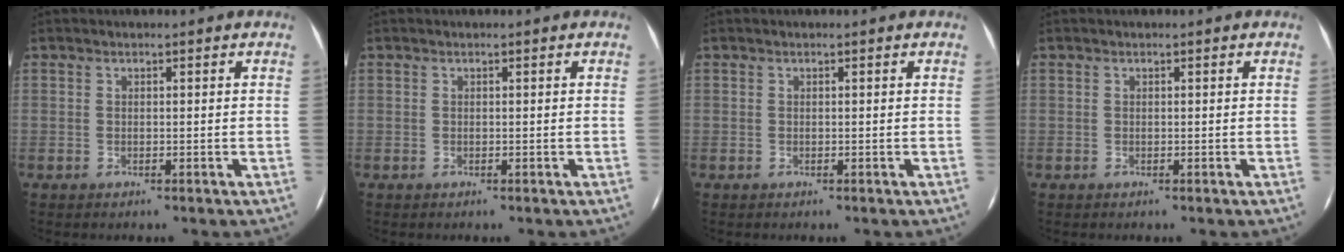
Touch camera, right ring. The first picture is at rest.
{"total": 0.0}
{"total": 0.0}
{"total": 0.0}